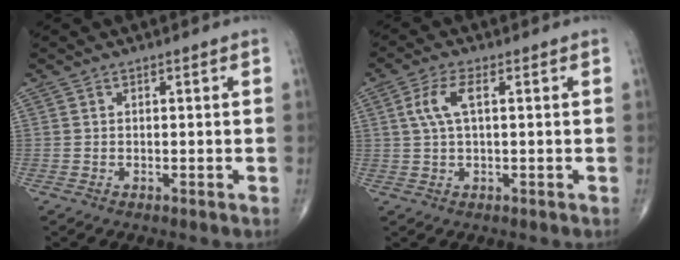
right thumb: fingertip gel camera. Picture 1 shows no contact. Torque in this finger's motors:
{"motor_torque": [-0.34, 0.57, 0.51, 0.20, 0.17]}